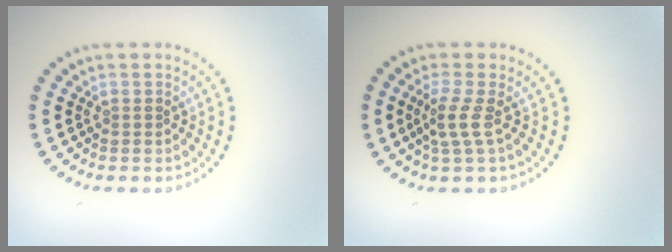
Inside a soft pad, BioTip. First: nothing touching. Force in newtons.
{"total": 2.1, "press": 1.4, "slide": 1.5}